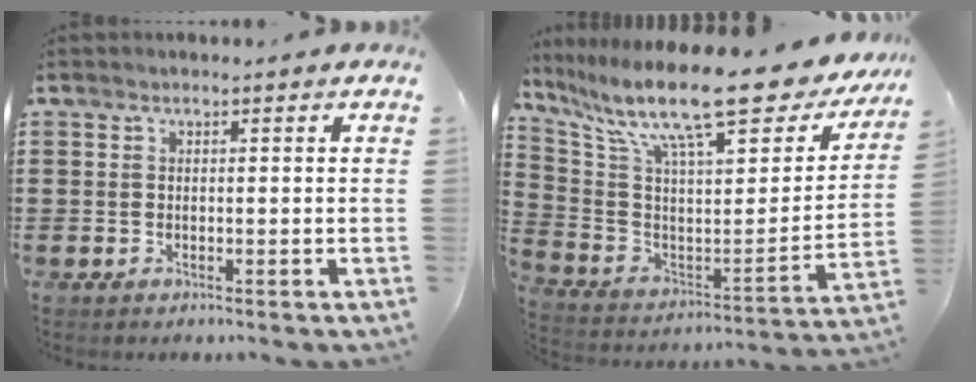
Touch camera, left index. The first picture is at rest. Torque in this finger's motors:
{"motor_torque": [1.63, 0.51, 1.05, 0.18]}